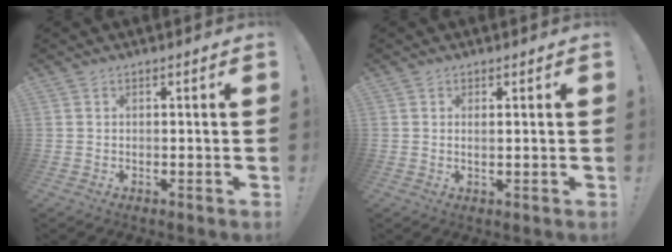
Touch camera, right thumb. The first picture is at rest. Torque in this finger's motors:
{"motor_torque": [-0.07, -0.29, -0.04, -0.08, -0.04]}